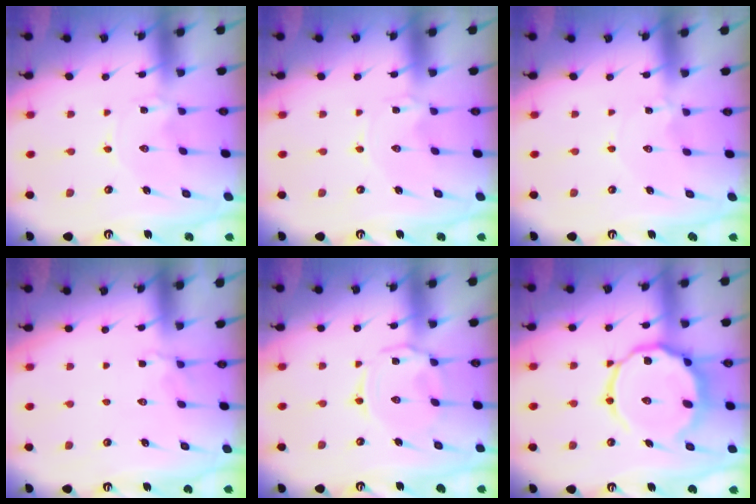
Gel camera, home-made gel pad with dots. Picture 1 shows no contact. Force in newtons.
{"total": 0.0}
{"total": 1.6, "press": 1.6, "slide": 0.2}
{"total": 2.7, "press": 2.1, "slide": 1.8}
{"total": 3.8, "press": 3.8, "slide": 0.5}
{"total": 16.0, "press": 16.0, "slide": 1.5}